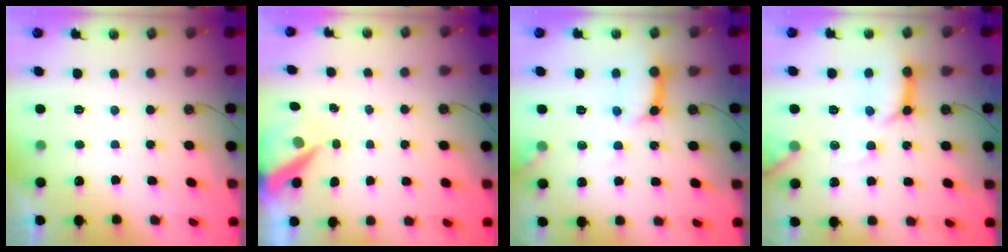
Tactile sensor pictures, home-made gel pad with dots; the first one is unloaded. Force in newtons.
{"total": 6.4, "press": 6.4, "slide": 0.8}
{"total": 11.8, "press": 11.7, "slide": 1.3}
{"total": 13.5, "press": 13.4, "slide": 1.3}